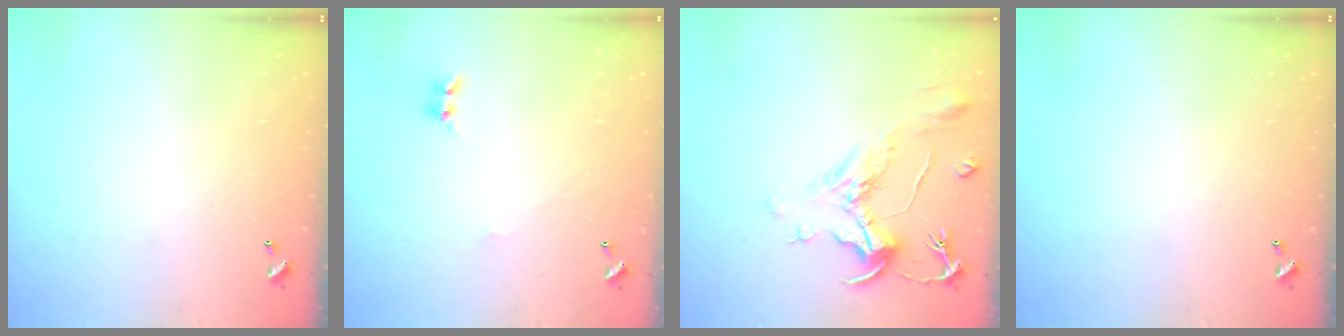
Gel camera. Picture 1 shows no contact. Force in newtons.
{"total": 1.7, "press": 1.6, "slide": 0.5}
{"total": 2.1, "press": 1.6, "slide": 1.4}
{"total": 0.0}